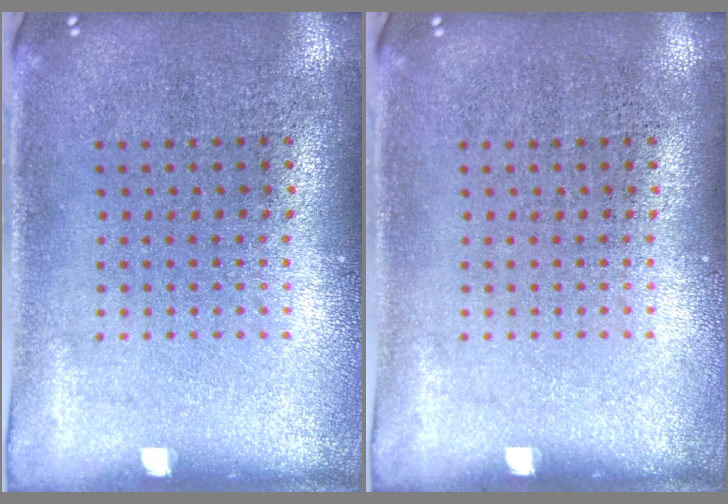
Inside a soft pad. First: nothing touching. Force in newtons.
{"total": 0.0}